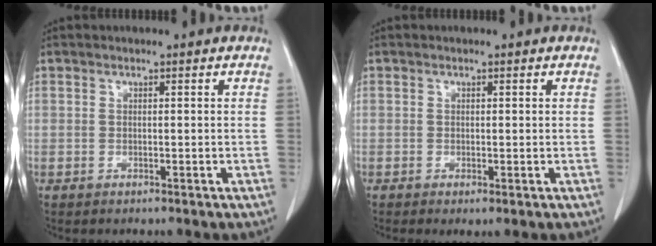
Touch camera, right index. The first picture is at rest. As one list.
[{"total": 0.9, "force": [-0.2, 0.2, 0.9], "torque": [-0.015, -0.004, -0.001]}]